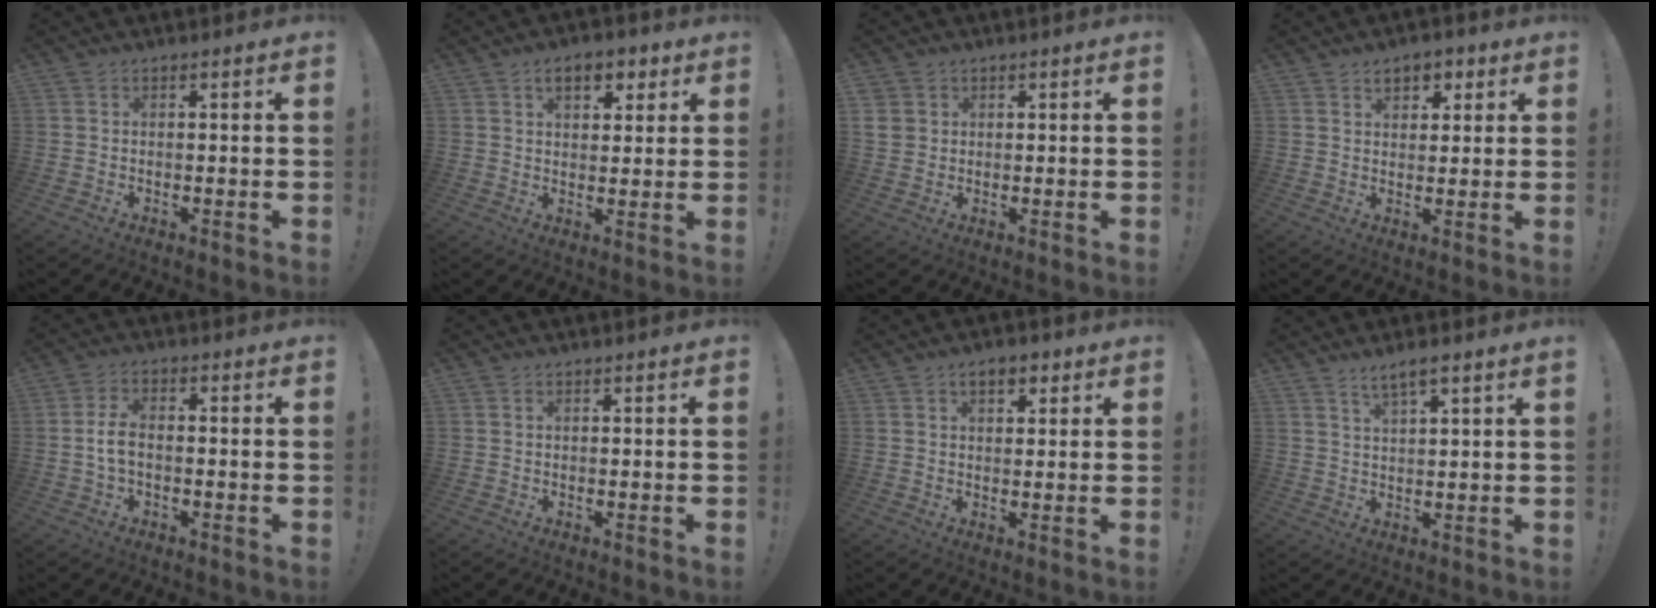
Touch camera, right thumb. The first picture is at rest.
{"total": 7.3, "force": [3.6, 4.3, 4.7], "torque": [-0.059, -0.004, 0.059]}
{"total": 3.6, "force": [1.4, 3.2, 0.9], "torque": [-0.010, -0.002, 0.028]}
{"total": 5.4, "force": [2.6, 3.8, 2.7], "torque": [-0.029, -0.005, 0.043]}
{"total": 5.0, "force": [-0.9, 2.5, 4.3], "torque": [-0.089, 0.007, -0.016]}
{"total": 0.0}
{"total": 4.6, "force": [2.2, 2.7, 3.0], "torque": [-0.037, 0.000, 0.035]}
{"total": 4.0, "force": [3.0, 0.0, 2.6], "torque": [-0.042, -0.017, 0.050]}